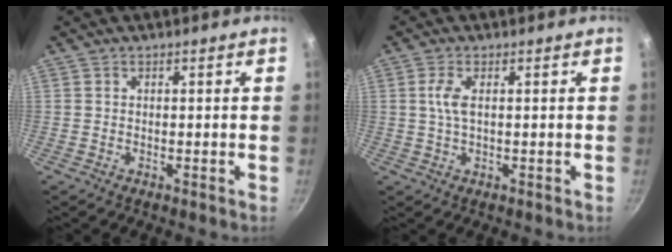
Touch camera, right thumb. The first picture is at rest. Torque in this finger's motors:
{"motor_torque": [0.80, 0.55, 0.68, 0.44, 0.04]}